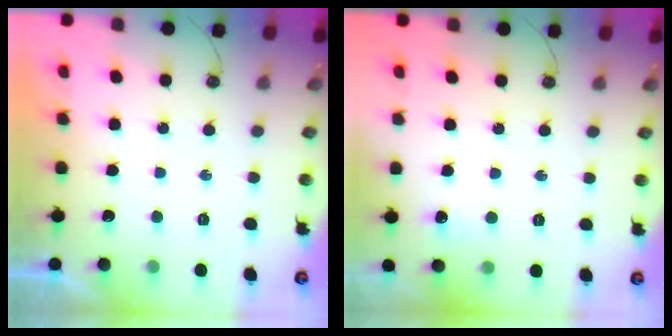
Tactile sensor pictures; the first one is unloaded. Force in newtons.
{"total": 4.5, "press": 4.4, "slide": 1.1}